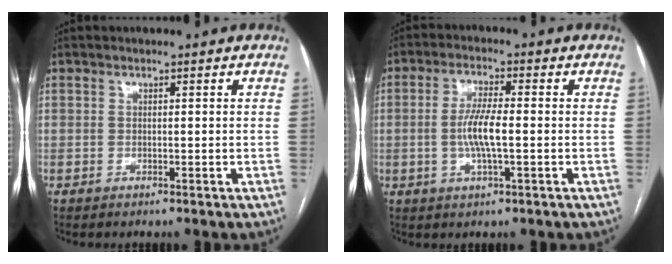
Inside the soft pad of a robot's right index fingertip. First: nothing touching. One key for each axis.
{"total": 6.1, "fx": -0.7, "fy": 0.8, "fz": 6.0, "tx": -0.123, "ty": -0.002, "tz": -0.016}